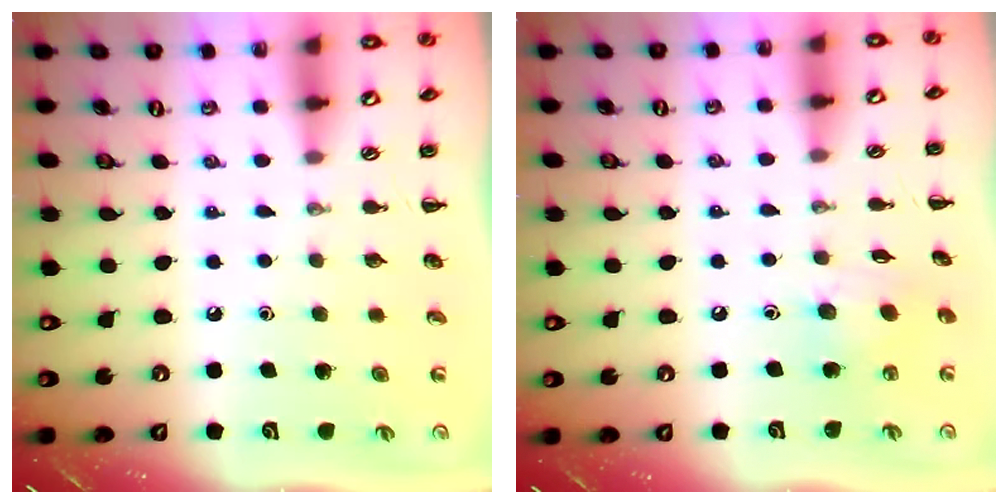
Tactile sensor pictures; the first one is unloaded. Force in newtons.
{"total": 5.8, "press": 5.7, "slide": 0.8}